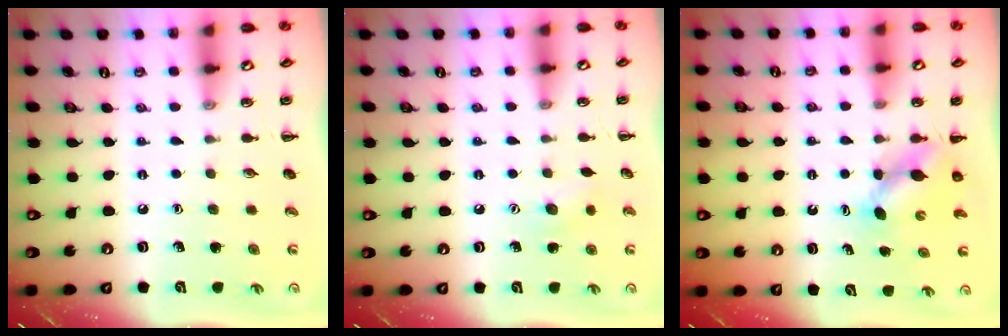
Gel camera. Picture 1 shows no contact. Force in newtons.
{"total": 6.5, "press": 6.3, "slide": 1.6}
{"total": 4.7, "press": 4.7, "slide": 0.4}